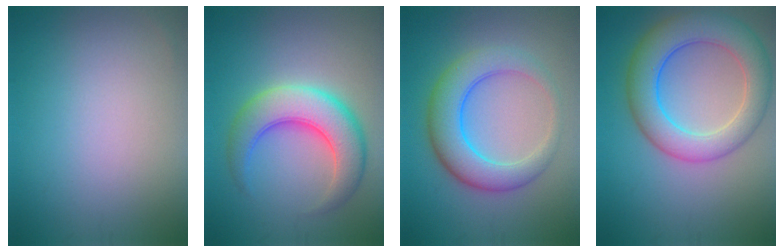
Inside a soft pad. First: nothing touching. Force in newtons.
{"total": 7.0, "press": 7.0, "slide": 0.2}
{"total": 6.4, "press": 6.4, "slide": 0.1}
{"total": 7.6, "press": 7.6, "slide": 0.3}